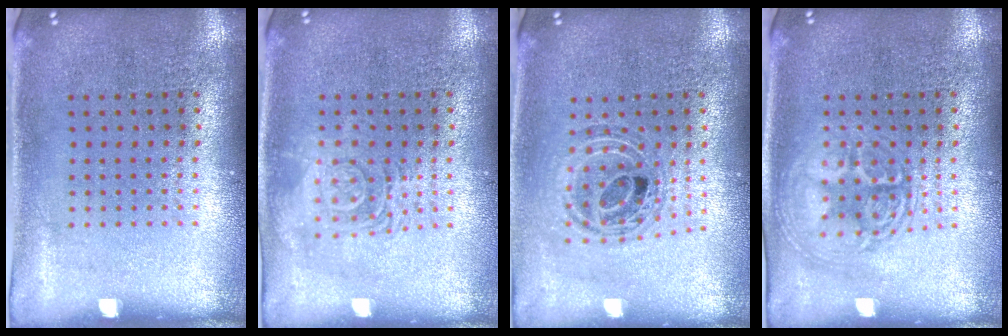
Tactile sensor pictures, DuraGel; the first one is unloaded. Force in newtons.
{"total": 3.0, "press": 2.9, "slide": 0.4}
{"total": 0.8, "press": 0.8, "slide": 0.1}
{"total": 3.0, "press": 3.0, "slide": 0.4}